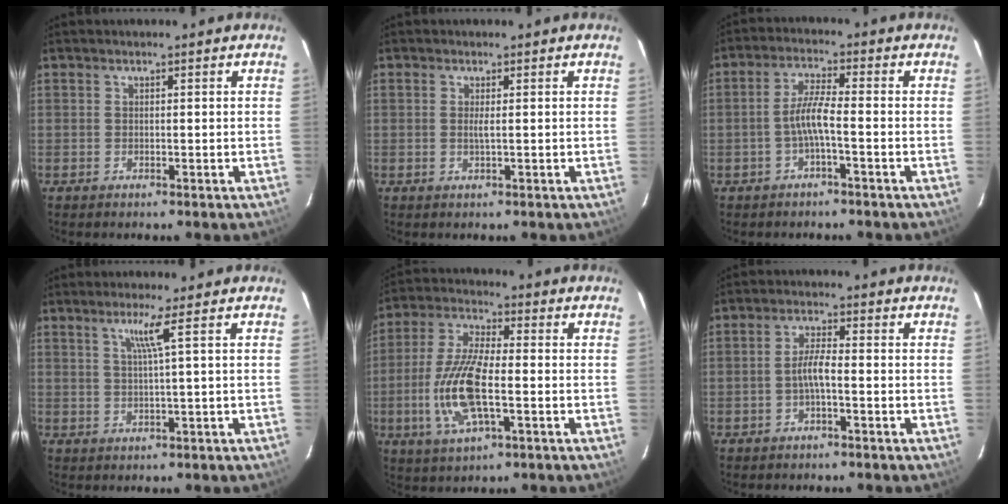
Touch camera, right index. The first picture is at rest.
{"total": 1.1, "force": [0.1, -0.1, 1.1], "torque": [-0.023, -0.002, 0.001]}
{"total": 4.4, "force": [-1.7, 0.1, 4.0], "torque": [-0.088, 0.008, -0.033]}
{"total": 3.3, "force": [1.4, -1.2, 2.7], "torque": [-0.042, -0.005, 0.028]}
{"total": 12.9, "force": [-2.8, 4.3, 11.9], "torque": [-0.255, -0.003, -0.057]}
{"total": 3.3, "force": [-1.3, 0.4, 3.1], "torque": [-0.065, 0.007, -0.024]}